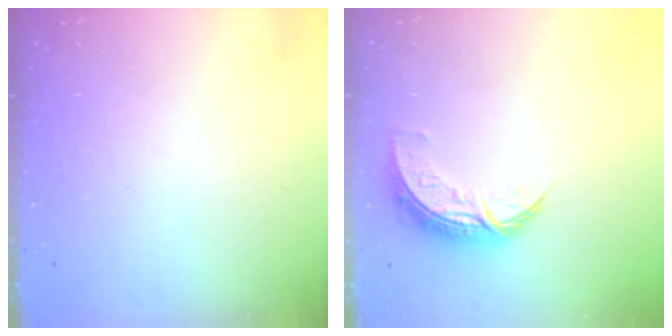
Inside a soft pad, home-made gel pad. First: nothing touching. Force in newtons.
{"total": 8.7, "press": 8.7, "slide": 0.4}